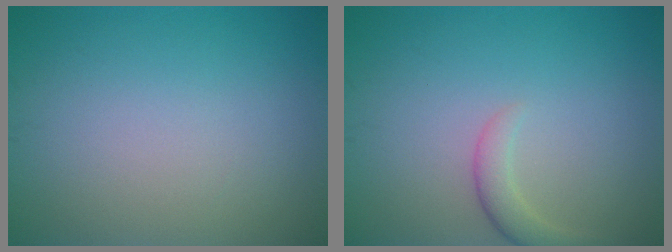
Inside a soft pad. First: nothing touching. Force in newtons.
{"total": 2.0, "press": 2.0, "slide": 0.2}